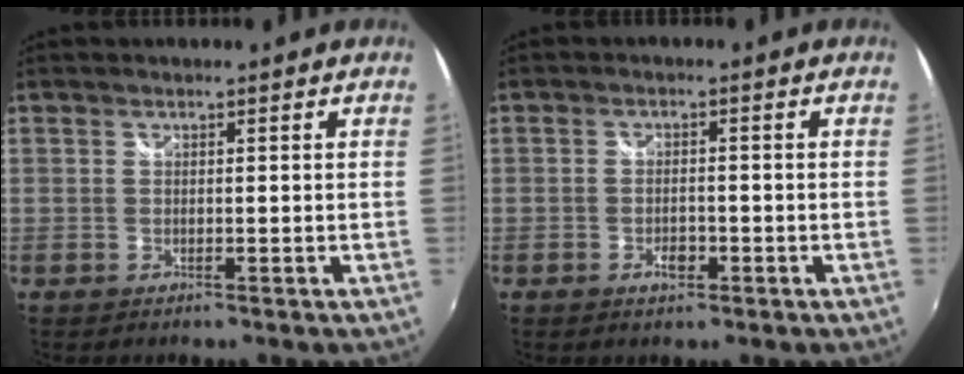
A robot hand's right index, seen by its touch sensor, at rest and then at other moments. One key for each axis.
{"total": 2.9, "fx": -1.4, "fy": 1.5, "fz": 2.1, "tx": -0.039, "ty": -0.003, "tz": -0.025}